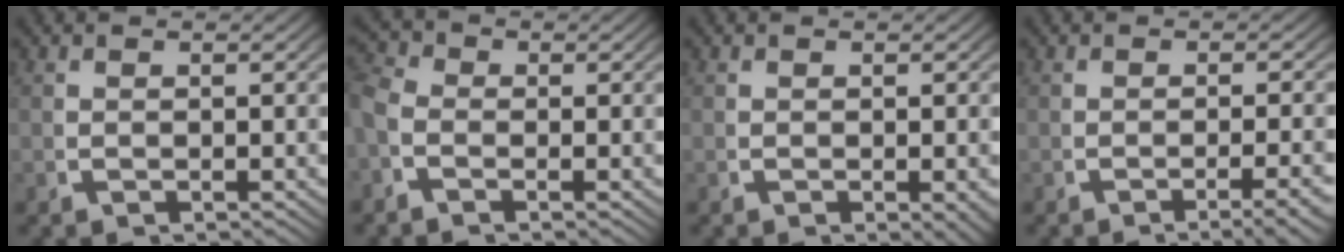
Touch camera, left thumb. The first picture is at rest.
{"total": 2.8, "force": [-0.7, 2.3, 1.5], "torque": [-0.041, -0.007, -0.020]}
{"total": 1.2, "force": [-0.3, 0.3, 1.1], "torque": [-0.015, -0.004, -0.002]}
{"total": 4.0, "force": [-2.6, 0.9, 2.8], "torque": [-0.042, -0.006, -0.038]}